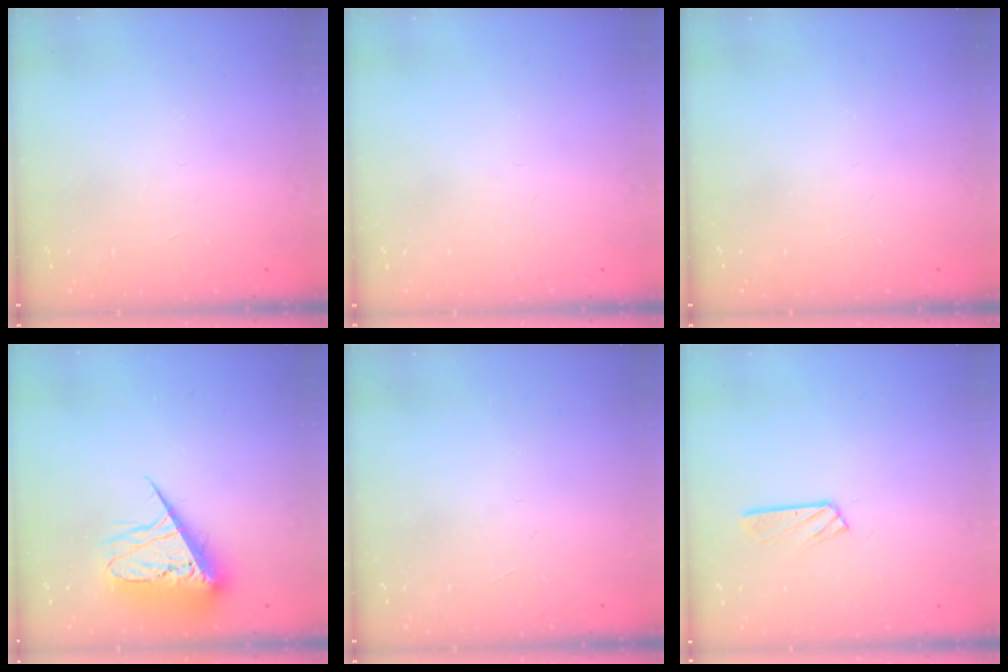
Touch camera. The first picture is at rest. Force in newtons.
{"total": 2.7, "press": 2.6, "slide": 0.5}
{"total": 0.0}
{"total": 9.7, "press": 9.6, "slide": 1.0}
{"total": 0.0}
{"total": 4.6, "press": 4.5, "slide": 0.5}